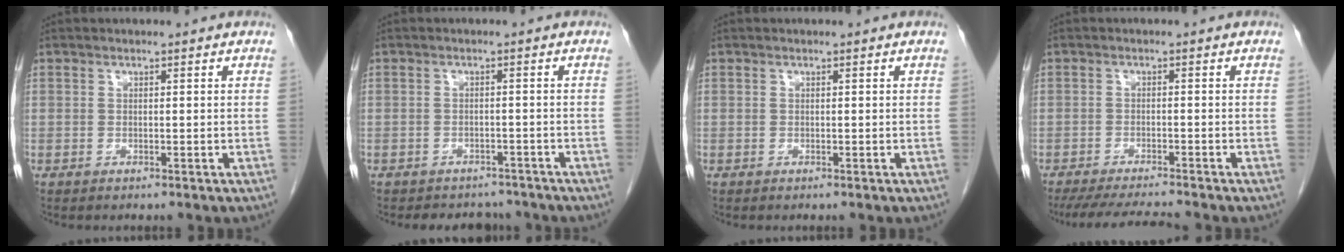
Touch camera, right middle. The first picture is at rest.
{"total": 5.6, "force": [-5.1, 2.3, 0.6], "torque": [-0.007, 0.004, -0.059]}
{"total": 0.0}
{"total": 7.3, "force": [-6.7, -0.4, 2.8], "torque": [-0.045, -0.014, -0.109]}